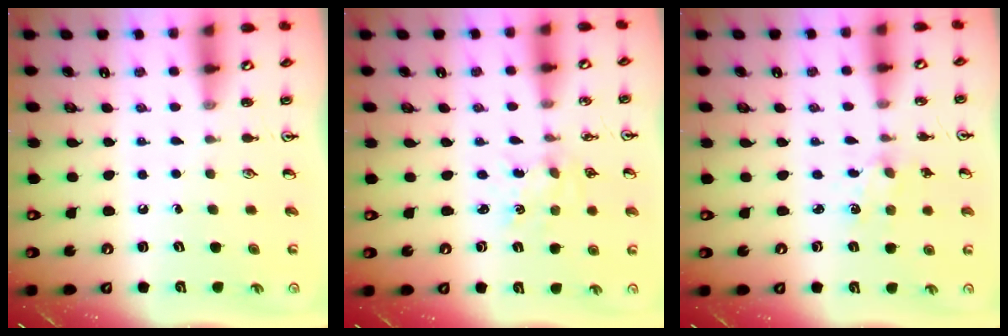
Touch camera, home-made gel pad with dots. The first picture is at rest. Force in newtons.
{"total": 1.6, "press": 1.6, "slide": 0.3}
{"total": 2.0, "press": 2.0, "slide": 0.3}